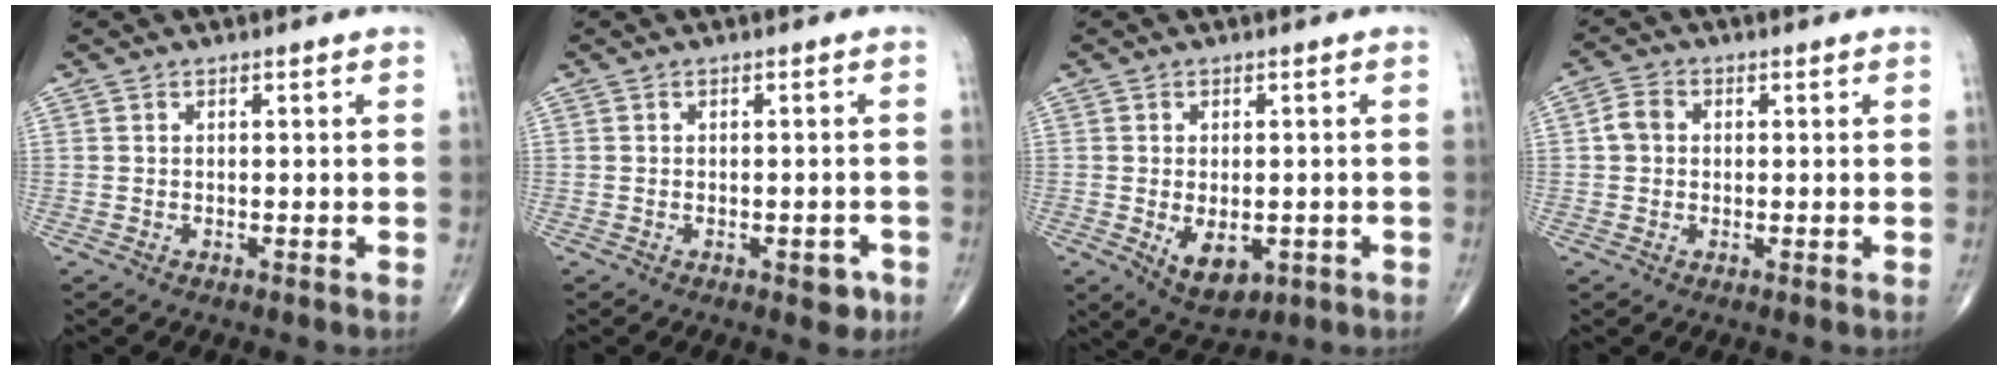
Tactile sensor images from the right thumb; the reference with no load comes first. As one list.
[{"total": 2.6, "force": [-1.3, 1.4, 1.8], "torque": [-0.007, 0.010, -0.012]}, {"total": 7.1, "force": [-1.8, 4.3, 5.4], "torque": [-0.065, -0.005, -0.012]}, {"total": 3.4, "force": [0.2, 2.9, 1.8], "torque": [-0.031, 0.009, -0.001]}]